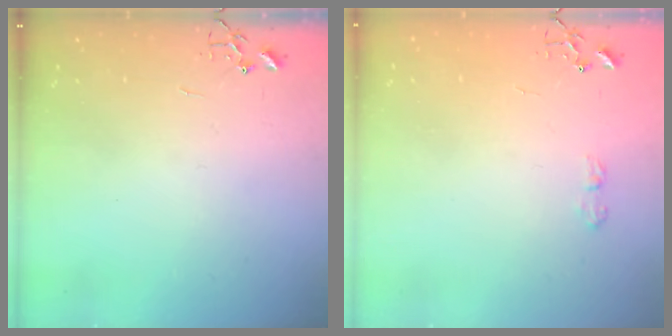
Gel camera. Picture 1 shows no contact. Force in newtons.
{"total": 6.4, "press": 6.4, "slide": 0.9}